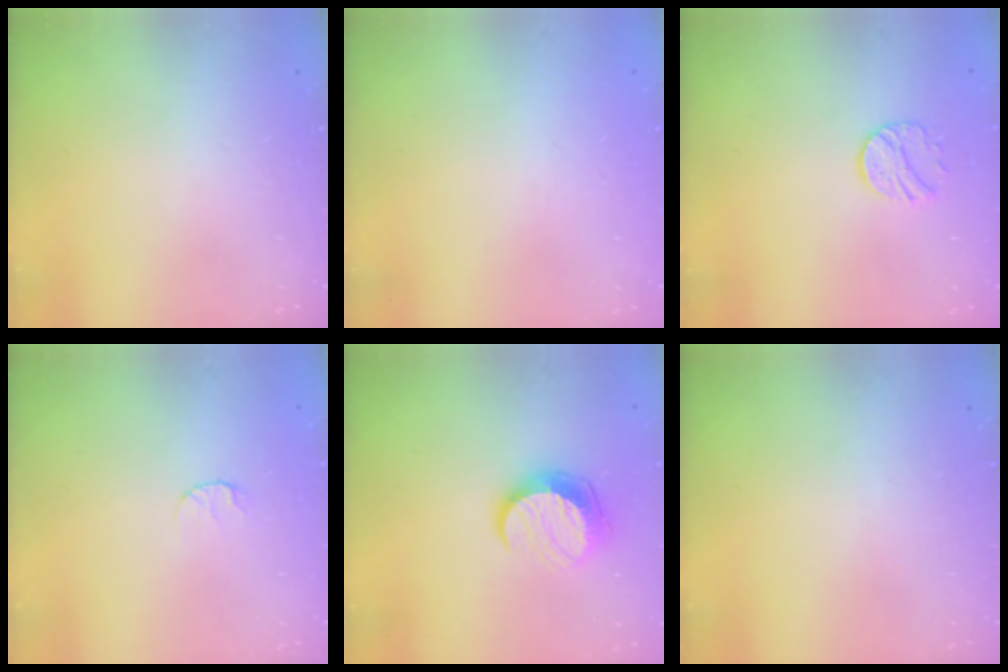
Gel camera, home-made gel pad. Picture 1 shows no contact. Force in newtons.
{"total": 0.6, "press": 0.5, "slide": 0.1}
{"total": 8.7, "press": 8.7, "slide": 0.3}
{"total": 5.0, "press": 5.0, "slide": 0.5}
{"total": 11.1, "press": 11.0, "slide": 0.7}
{"total": 0.0}